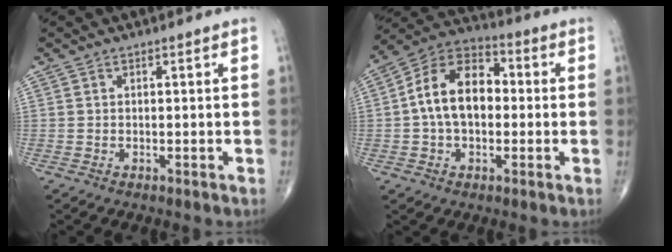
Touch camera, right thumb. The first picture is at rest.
{"total": 13.9, "force": [0.3, 9.1, 10.6], "torque": [-0.167, 0.033, -0.008]}